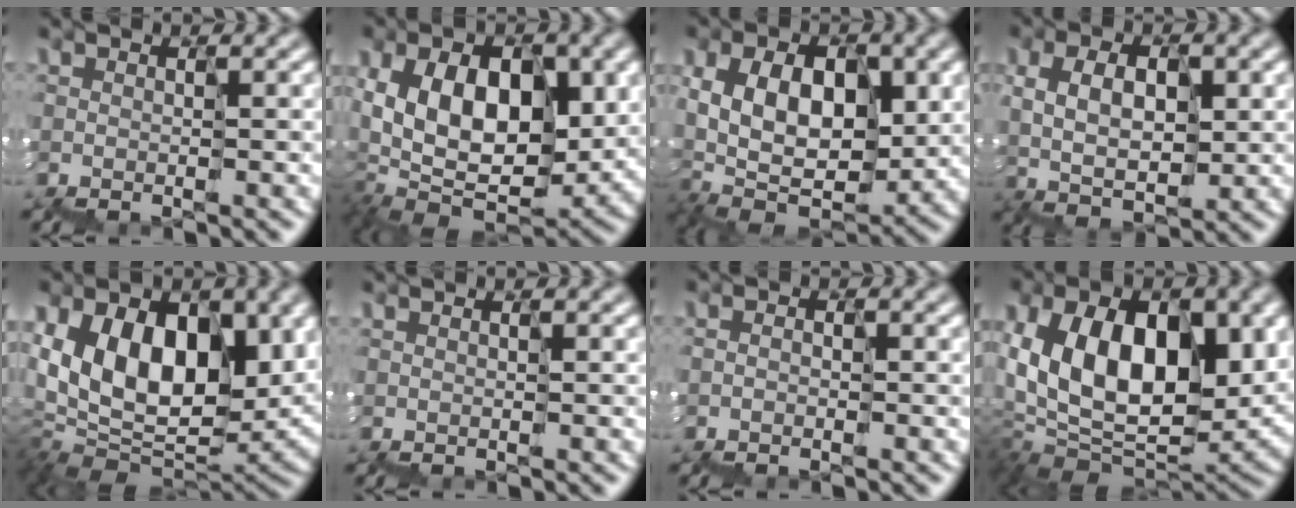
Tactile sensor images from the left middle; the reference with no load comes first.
{"total": 9.3, "force": [1.3, 6.5, 6.6], "torque": [-0.107, -0.006, 0.031]}
{"total": 7.5, "force": [1.0, 5.3, 5.1], "torque": [-0.095, 0.000, 0.026]}
{"total": 1.7, "force": [0.5, 1.1, 1.1], "torque": [-0.024, 0.007, 0.018]}
{"total": 9.1, "force": [3.0, 6.0, 6.2], "torque": [-0.089, -0.011, 0.058]}
{"total": 0.0}
{"total": 1.3, "force": [-1.0, -0.3, -0.7], "torque": [0.011, 0.003, -0.023]}
{"total": 9.0, "force": [2.1, 6.2, 6.3], "torque": [-0.098, -0.014, 0.049]}